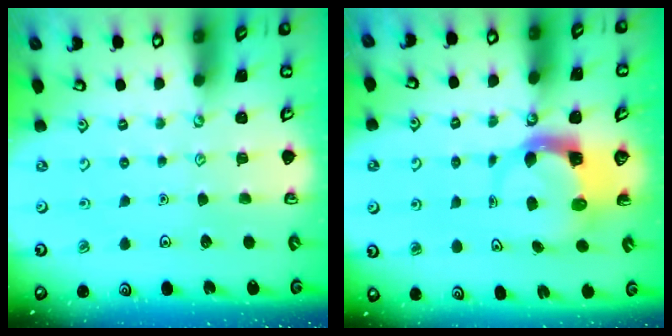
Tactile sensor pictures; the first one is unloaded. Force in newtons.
{"total": 4.0, "press": 3.9, "slide": 0.6}